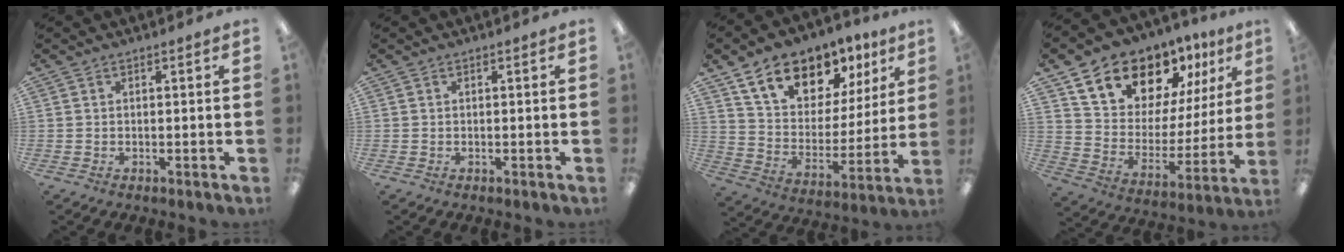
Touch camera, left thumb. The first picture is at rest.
{"total": 0.0}
{"total": 15.6, "force": [11.1, 9.1, 6.1], "torque": [-0.108, -0.064, 0.203]}
{"total": 16.8, "force": [13.3, 8.8, 5.3], "torque": [-0.102, -0.098, 0.241]}